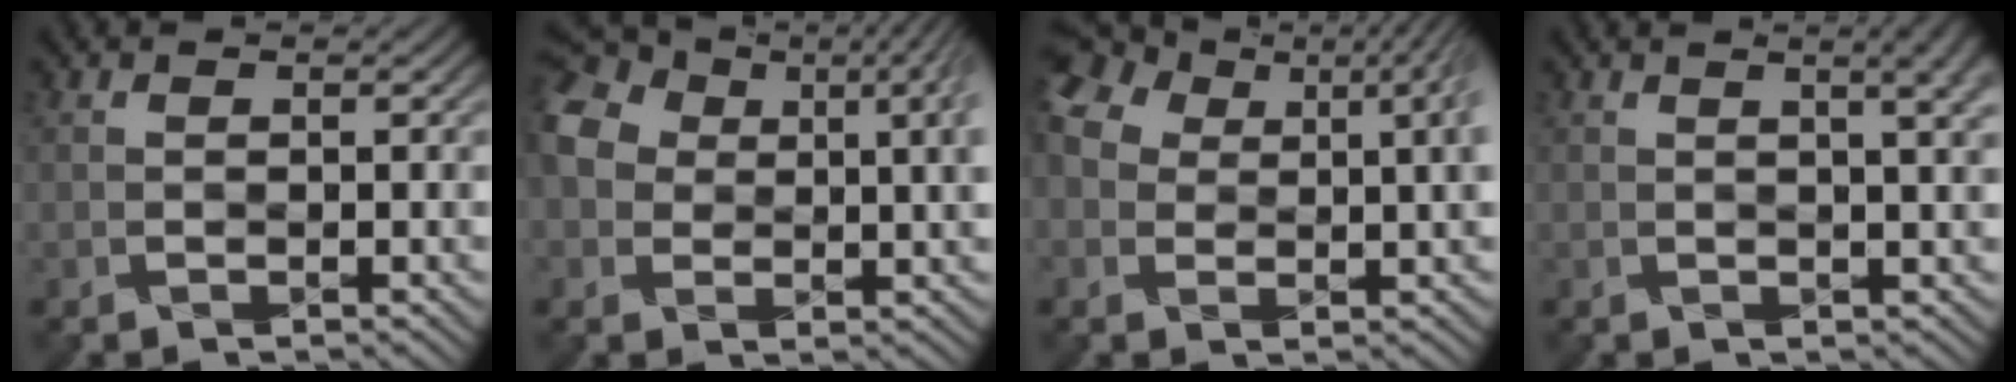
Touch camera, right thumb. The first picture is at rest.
{"total": 12.3, "force": [2.5, 8.7, 8.4], "torque": [-0.169, -0.010, 0.057]}
{"total": 11.1, "force": [2.9, 7.3, 7.8], "torque": [-0.154, 0.003, 0.062]}
{"total": 7.0, "force": [2.8, 2.1, 6.1], "torque": [-0.053, 0.024, 0.021]}